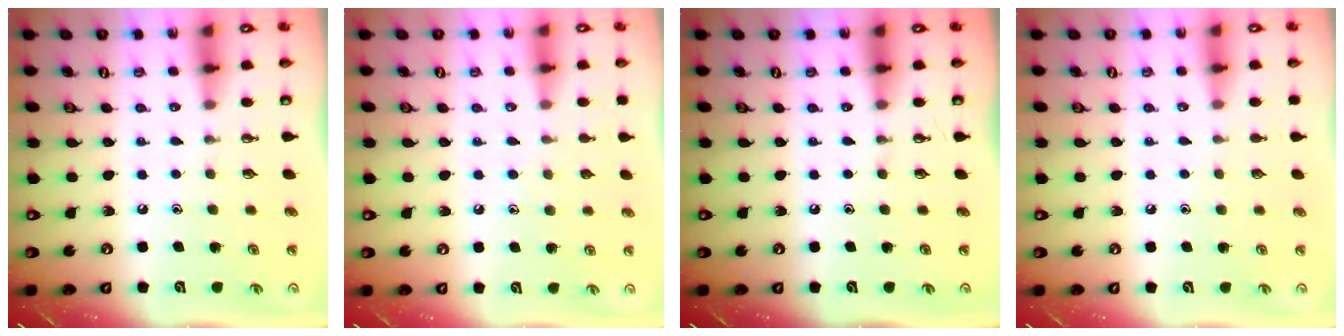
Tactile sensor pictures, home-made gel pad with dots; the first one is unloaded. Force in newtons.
{"total": 5.8, "press": 5.7, "slide": 0.6}
{"total": 0.0}
{"total": 2.6, "press": 2.5, "slide": 0.3}